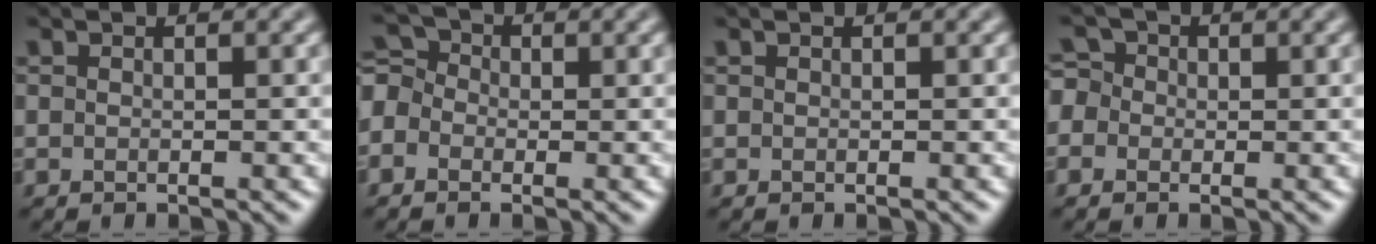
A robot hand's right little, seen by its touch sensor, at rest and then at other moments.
{"total": 3.5, "force": [-1.0, 3.0, 1.6], "torque": [-0.035, 0.016, -0.028]}
{"total": 0.0}
{"total": 2.6, "force": [-0.1, 2.4, 0.9], "torque": [-0.011, 0.022, -0.027]}